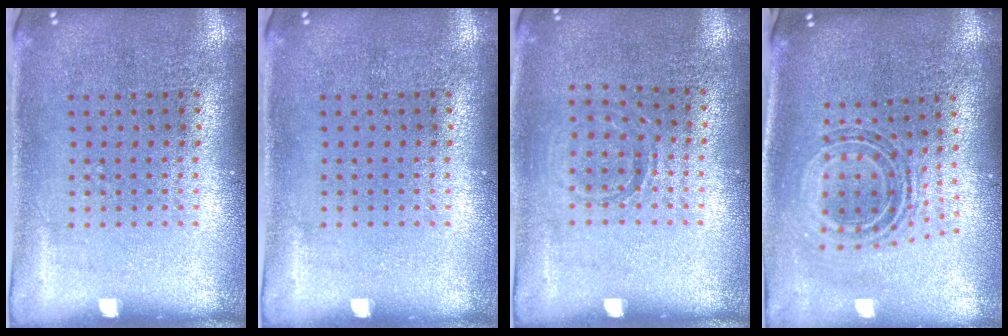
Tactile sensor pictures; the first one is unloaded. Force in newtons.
{"total": 0.0}
{"total": 0.8, "press": 0.8, "slide": 0.2}
{"total": 0.9, "press": 0.8, "slide": 0.4}